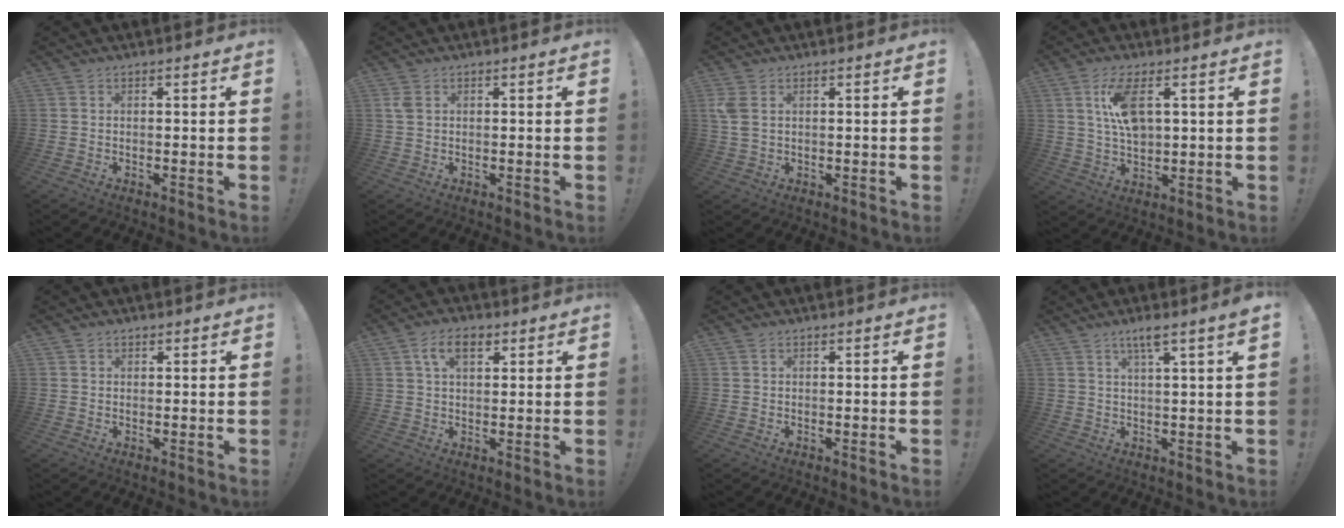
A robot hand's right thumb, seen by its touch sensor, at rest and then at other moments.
{"total": 1.9, "force": [0.8, 1.0, 1.4], "torque": [-0.029, 0.004, 0.015]}
{"total": 3.8, "force": [1.2, 2.0, 3.0], "torque": [-0.081, 0.000, 0.022]}
{"total": 10.6, "force": [3.4, 4.5, 8.9], "torque": [-0.164, -0.010, 0.059]}
{"total": 0.9, "force": [0.6, 0.7, 0.2], "torque": [0.000, -0.001, 0.011]}
{"total": 8.2, "force": [3.5, 4.8, 5.6], "torque": [-0.092, 0.006, 0.064]}
{"total": 0.7, "force": [0.4, 0.5, 0.3], "torque": [0.000, -0.001, 0.007]}
{"total": 5.0, "force": [2.8, -0.1, 4.1], "torque": [-0.068, -0.007, 0.040]}